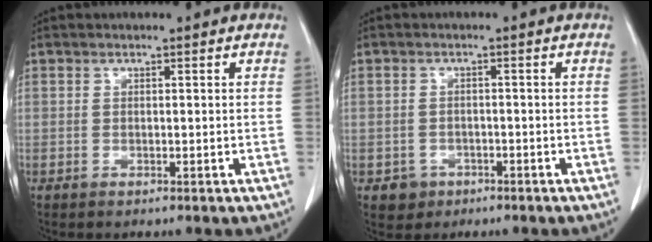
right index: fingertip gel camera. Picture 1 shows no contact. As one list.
[{"total": 2.9, "force": [-1.4, 2.6, 0.2], "torque": [0.003, 0.012, -0.016]}]